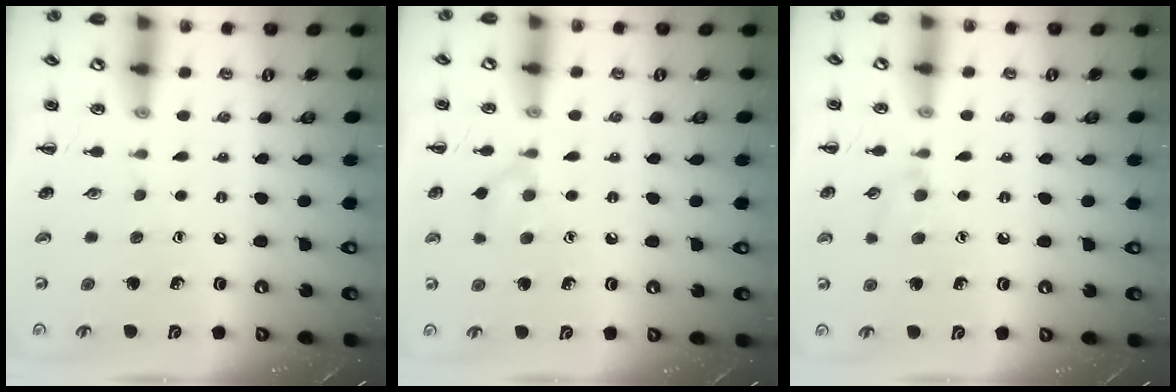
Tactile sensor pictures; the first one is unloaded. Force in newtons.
{"total": 6.0, "press": 5.6, "slide": 2.2}
{"total": 6.3, "press": 5.9, "slide": 2.3}